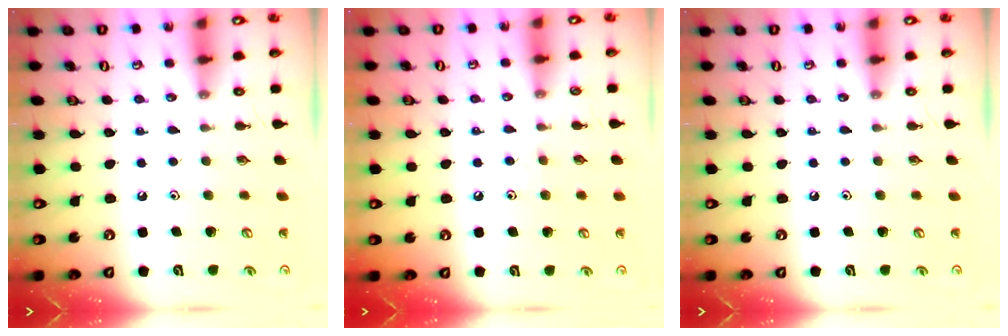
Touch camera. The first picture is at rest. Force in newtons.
{"total": 4.0, "press": 3.9, "slide": 0.7}
{"total": 0.0}